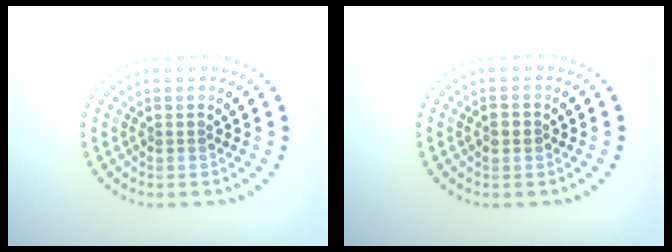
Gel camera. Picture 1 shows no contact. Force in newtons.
{"total": 1.2, "press": 1.2, "slide": 0.2}